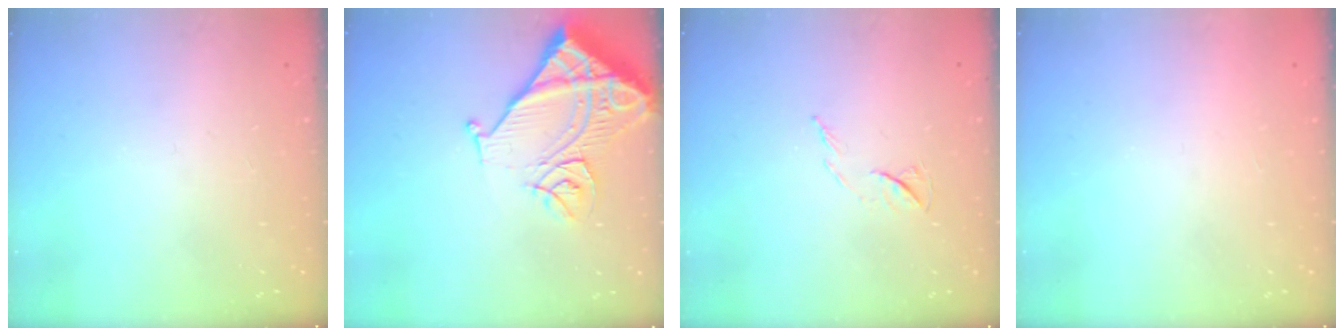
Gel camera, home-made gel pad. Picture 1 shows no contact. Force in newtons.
{"total": 15.0, "press": 14.9, "slide": 1.9}
{"total": 5.7, "press": 5.6, "slide": 1.2}
{"total": 1.6, "press": 1.6, "slide": 0.1}